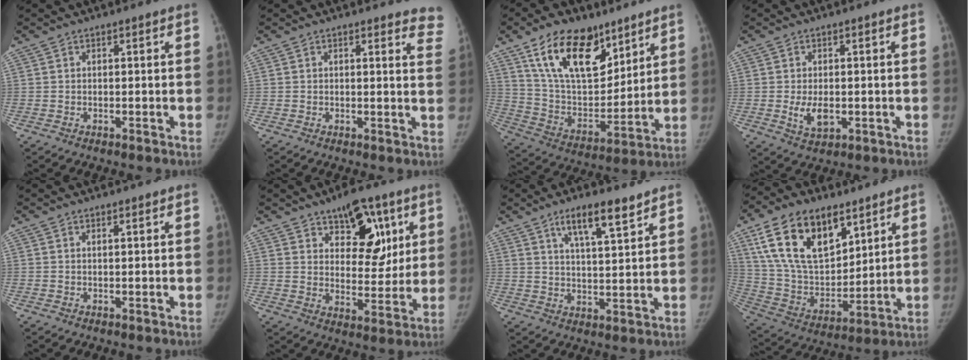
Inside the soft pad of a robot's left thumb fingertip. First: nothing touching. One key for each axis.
{"total": 6.8, "fx": 6.4, "fy": 1.7, "fz": 1.5, "tx": 0.026, "ty": -0.034, "tz": 0.037}
{"total": 20.8, "fx": 12.6, "fy": 11.1, "fz": 12.2, "tx": -0.166, "ty": -0.054, "tz": 0.233}
{"total": 4.8, "fx": -0.6, "fy": 2.8, "fz": 3.9, "tx": -0.065, "ty": -0.009, "tz": -0.003}
{"total": 0.6, "fx": 0.5, "fy": 0.0, "fz": 0.4, "tx": -0.006, "ty": -0.003, "tz": 0.011}
{"total": 13.9, "fx": 6.9, "fy": 7.8, "fz": 9.2, "tx": -0.080, "ty": -0.035, "tz": 0.107}
{"total": 8.7, "fx": 5.9, "fy": 1.9, "fz": 6.1, "tx": -0.094, "ty": -0.034, "tz": 0.105}
{"total": 21.8, "fx": 11.4, "fy": 12.1, "fz": 14.1, "tx": -0.225, "ty": -0.041, "tz": 0.217}